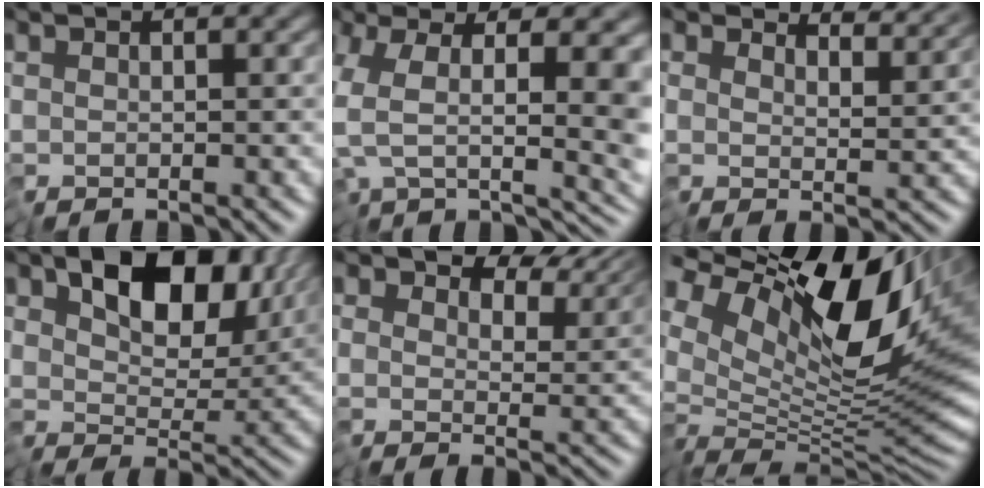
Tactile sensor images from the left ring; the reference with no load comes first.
{"total": 8.4, "force": [0.2, 3.4, 7.7], "torque": [-0.150, -0.017, 0.023]}
{"total": 4.6, "force": [4.5, -0.1, 0.5], "torque": [-0.008, 0.007, 0.065]}
{"total": 8.8, "force": [4.0, 4.9, 6.1], "torque": [-0.090, 0.004, 0.062]}
{"total": 7.0, "force": [5.1, 3.6, 3.1], "torque": [-0.053, 0.001, 0.089]}
{"total": 15.3, "force": [6.4, 6.4, 12.3], "torque": [-0.229, 0.024, 0.111]}